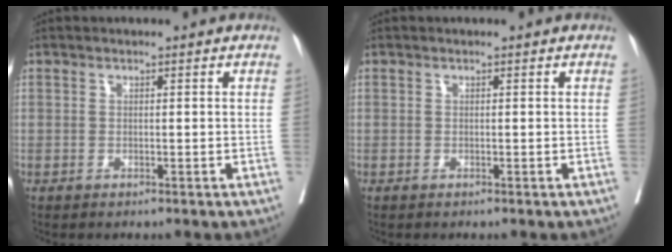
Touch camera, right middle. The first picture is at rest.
{"total": 0.0}